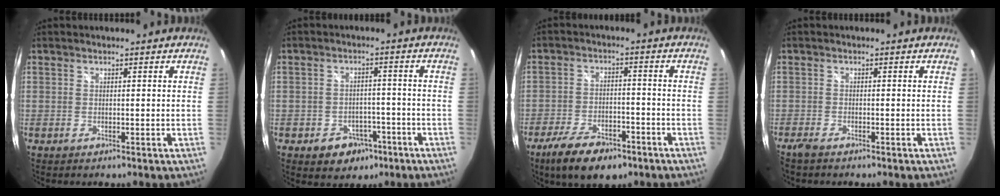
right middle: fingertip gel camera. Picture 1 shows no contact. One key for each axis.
{"total": 7.0, "fx": -3.8, "fy": 5.3, "fz": 2.5, "tx": -0.060, "ty": 0.012, "tz": -0.036}
{"total": 12.0, "fx": -8.1, "fy": 5.0, "fz": 7.3, "tx": -0.163, "ty": -0.021, "tz": -0.133}
{"total": 2.1, "fx": -1.8, "fy": 0.4, "fz": 1.0, "tx": -0.028, "ty": -0.006, "tz": -0.037}